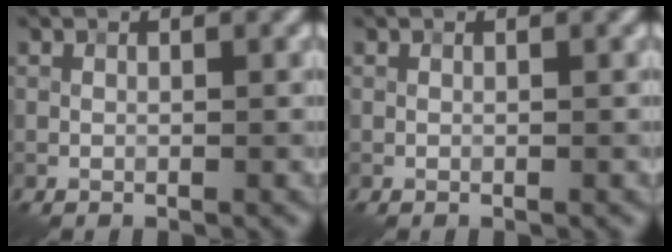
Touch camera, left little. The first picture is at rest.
{"total": 0.0}